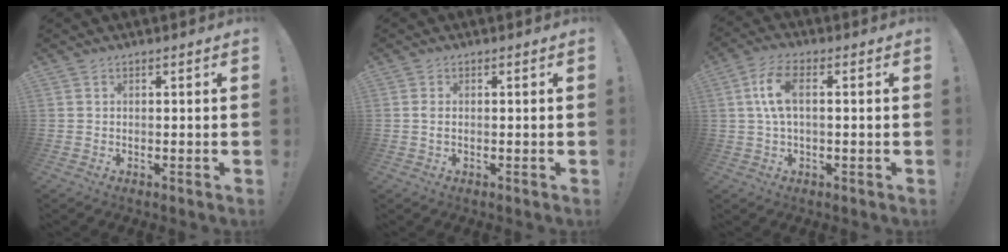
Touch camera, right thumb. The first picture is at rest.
{"total": 1.3, "force": [0.0, 0.4, 1.2], "torque": [-0.031, 0.005, 0.001]}
{"total": 8.2, "force": [0.8, 3.3, 7.5], "torque": [-0.149, -0.001, 0.014]}